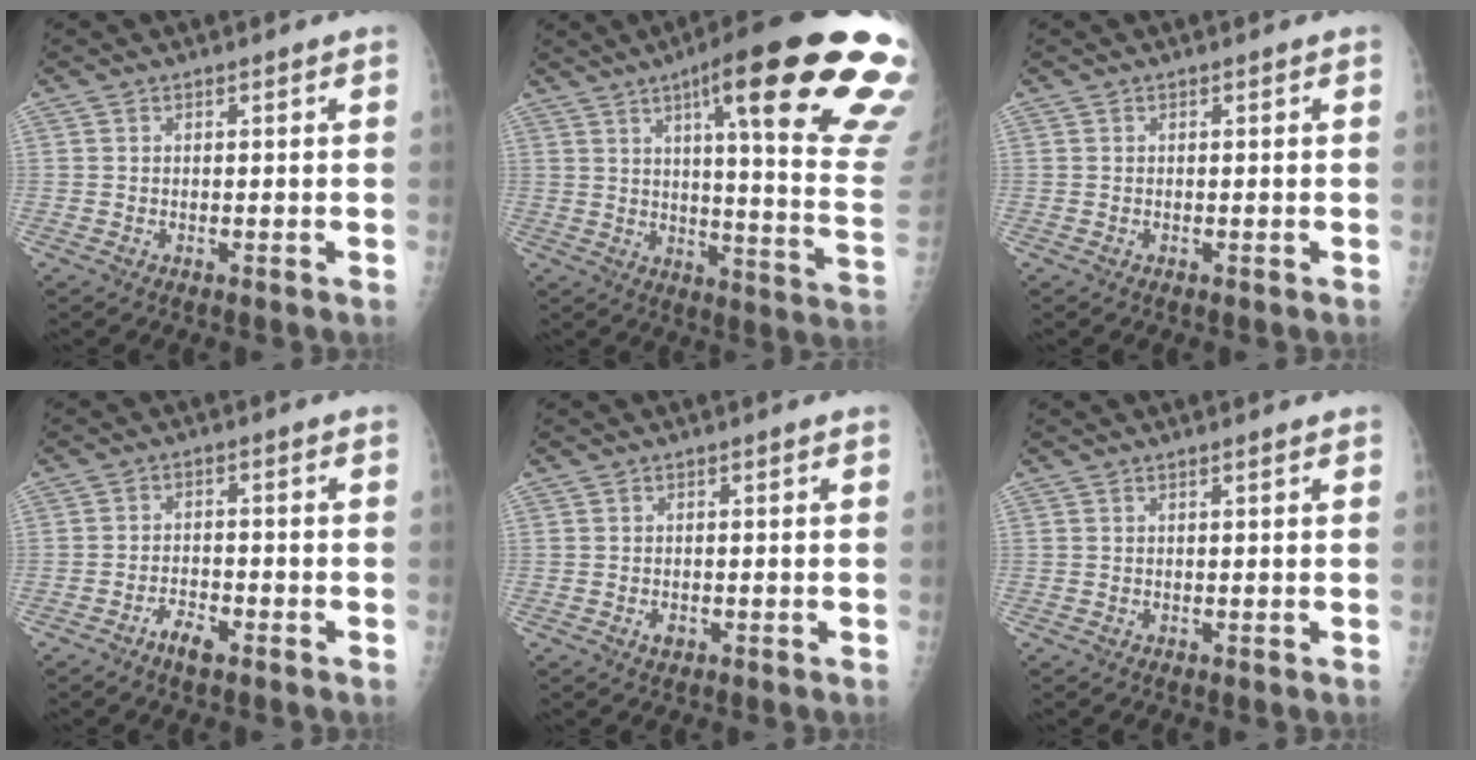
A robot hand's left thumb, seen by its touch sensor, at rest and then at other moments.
{"total": 28.9, "force": [16.2, 4.2, 23.6], "torque": [-0.253, -0.055, 0.219]}
{"total": 0.0}
{"total": 3.6, "force": [-2.5, 1.4, 2.1], "torque": [-0.038, 0.016, -0.045]}
{"total": 1.3, "force": [-0.5, 1.0, 0.8], "torque": [-0.008, 0.001, -0.006]}
{"total": 0.6, "force": [0.4, 0.0, 0.4], "torque": [-0.007, 0.001, 0.005]}